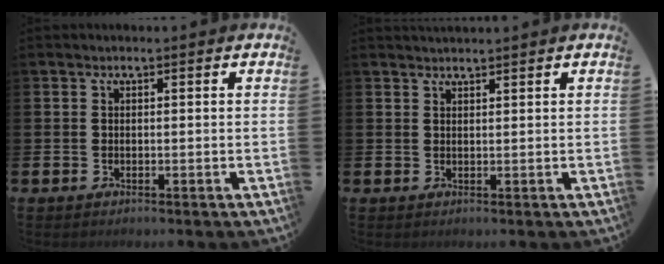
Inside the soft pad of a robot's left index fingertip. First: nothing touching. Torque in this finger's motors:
{"motor_torque": [0.81, -1.17, 0.11, 0.03]}